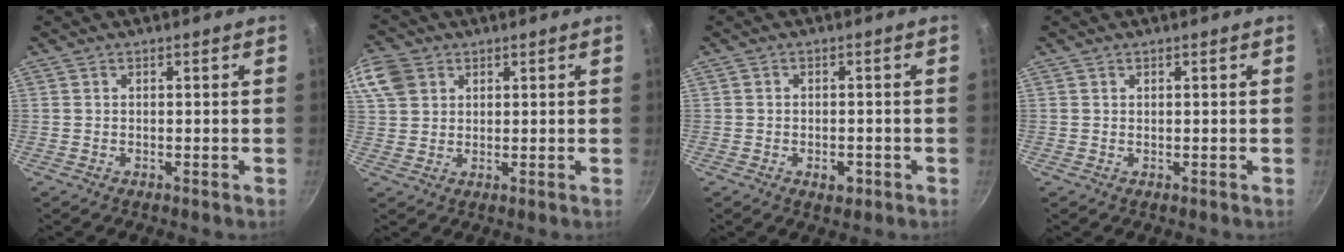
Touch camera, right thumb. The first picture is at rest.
{"total": 10.1, "force": [4.3, 7.9, 4.7], "torque": [-0.104, 0.013, 0.084]}
{"total": 3.0, "force": [-1.3, 1.9, 2.0], "torque": [-0.023, 0.010, -0.015]}
{"total": 0.0}